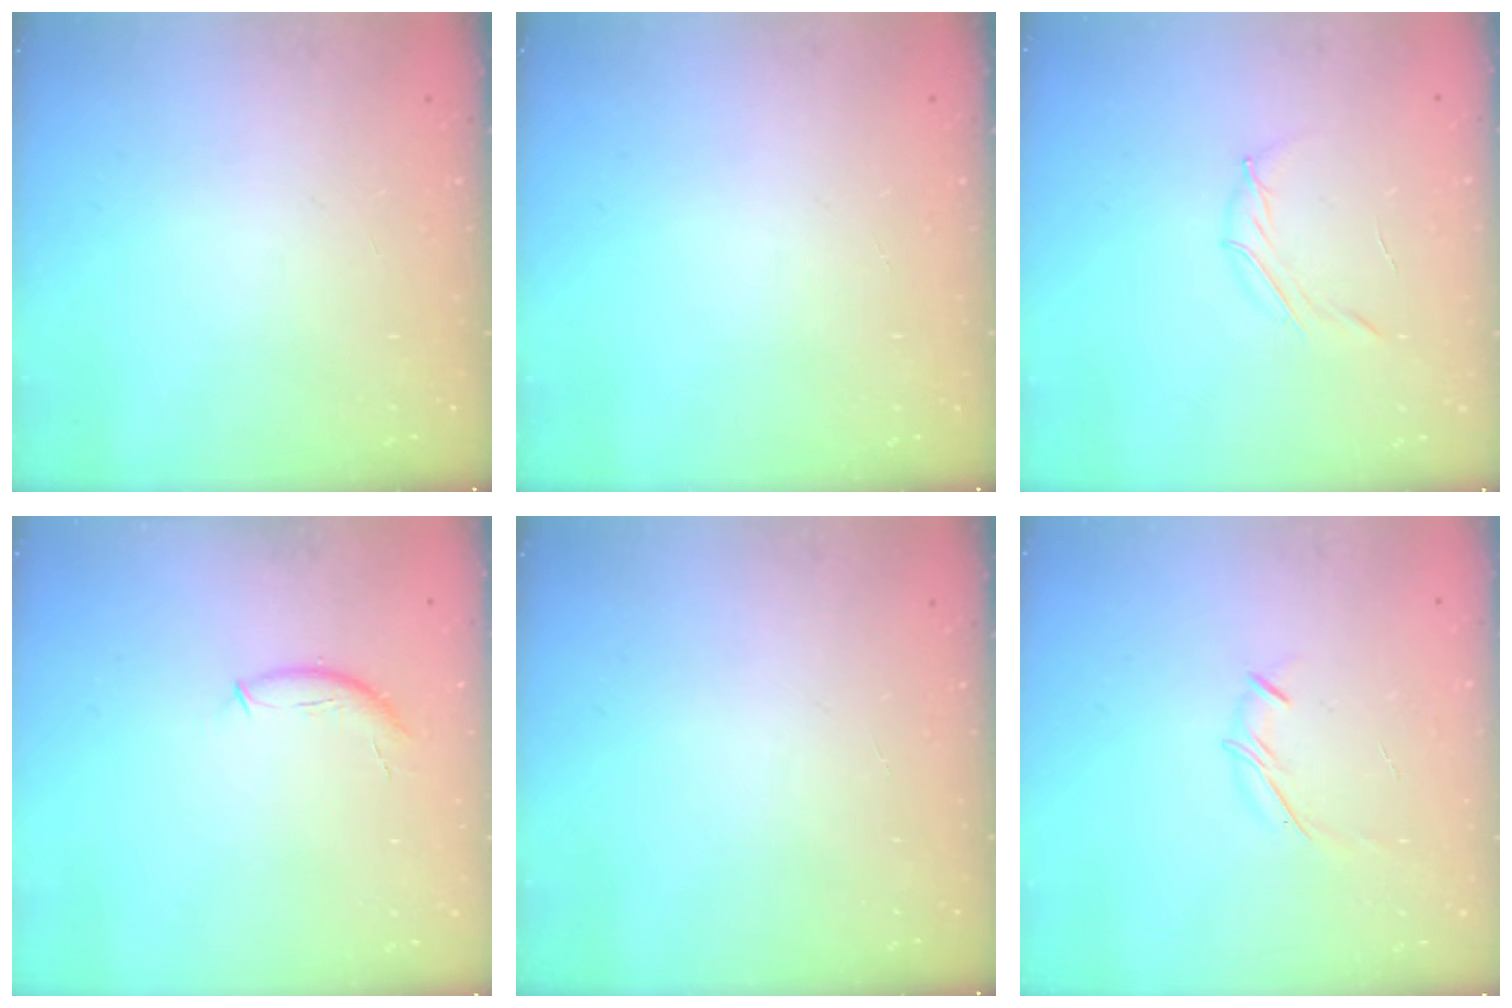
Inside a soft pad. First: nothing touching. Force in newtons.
{"total": 0.0}
{"total": 4.0, "press": 3.9, "slide": 1.0}
{"total": 6.6, "press": 6.6, "slide": 1.0}
{"total": 0.0}
{"total": 6.3, "press": 6.2, "slide": 1.5}